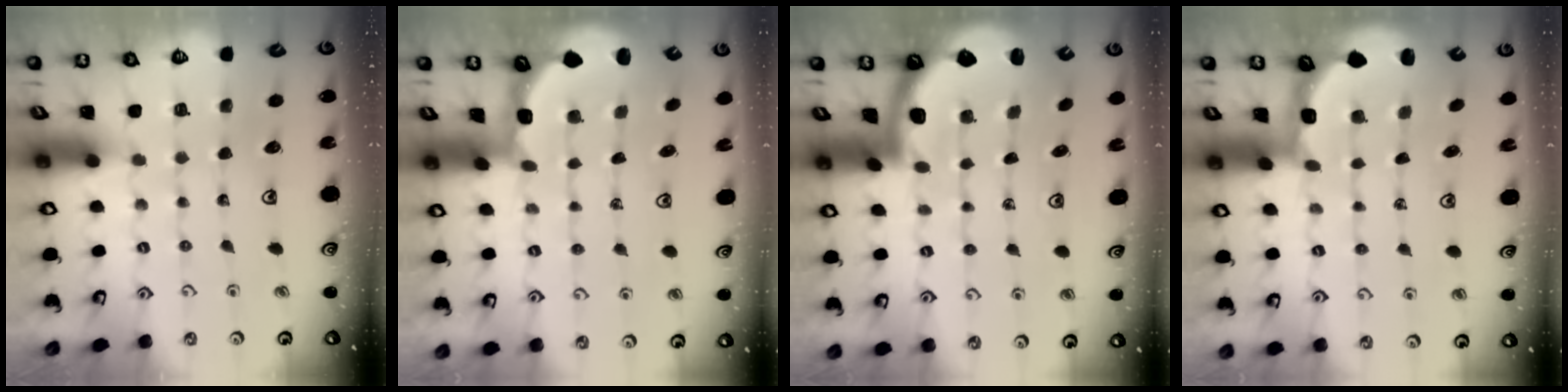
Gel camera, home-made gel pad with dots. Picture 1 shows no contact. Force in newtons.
{"total": 2.4, "press": 1.7, "slide": 1.7}
{"total": 2.4, "press": 2.3, "slide": 0.4}
{"total": 2.9, "press": 2.3, "slide": 1.7}